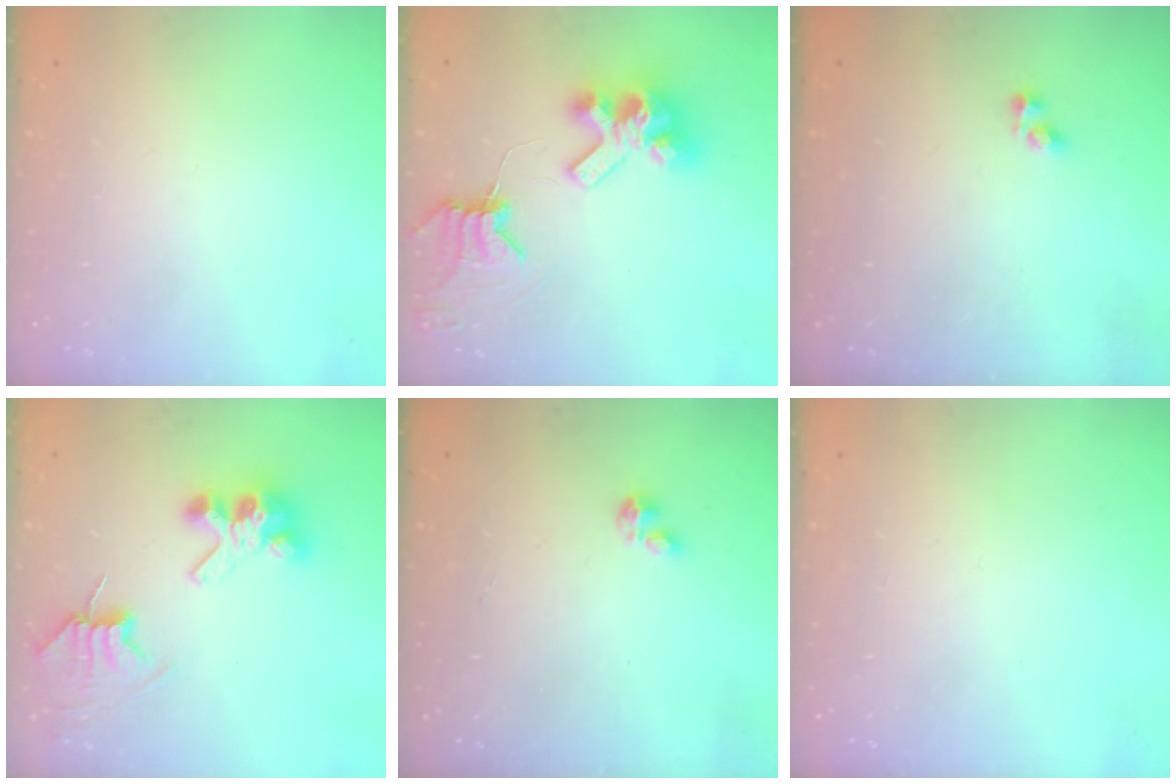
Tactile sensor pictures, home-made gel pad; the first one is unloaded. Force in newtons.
{"total": 10.6, "press": 10.5, "slide": 1.4}
{"total": 1.6, "press": 1.5, "slide": 0.3}
{"total": 7.2, "press": 7.2, "slide": 0.6}
{"total": 0.7, "press": 0.6, "slide": 0.2}
{"total": 0.0}